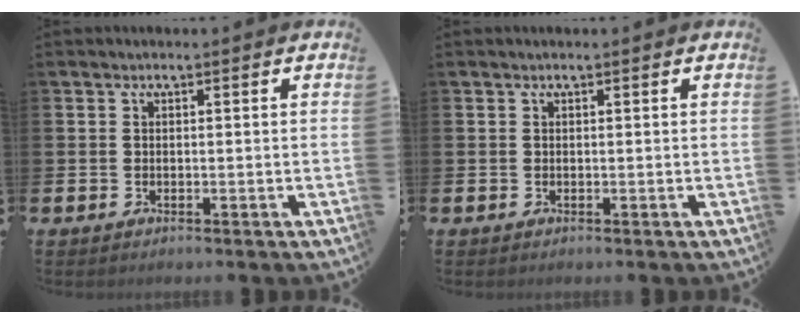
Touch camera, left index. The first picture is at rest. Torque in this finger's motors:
{"motor_torque": [0.66, -1.08, 0.04, 0.01]}